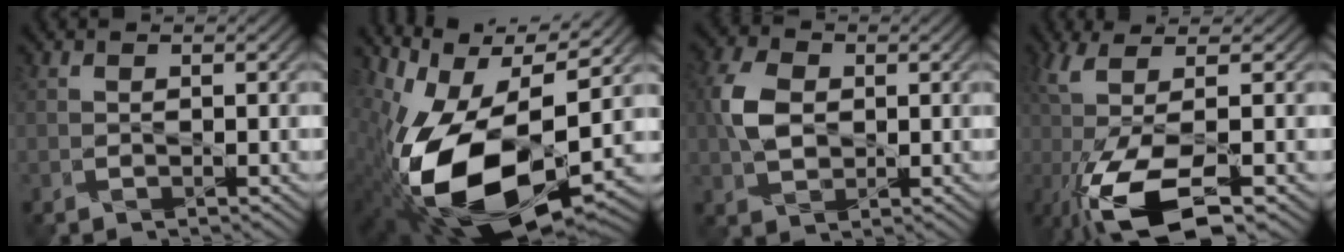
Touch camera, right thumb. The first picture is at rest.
{"total": 19.0, "force": [-2.0, 9.7, 16.2], "torque": [-0.331, -0.038, -0.019]}
{"total": 6.0, "force": [0.6, 4.1, 4.3], "torque": [-0.104, 0.006, 0.009]}
{"total": 12.3, "force": [-3.7, 3.5, 11.2], "torque": [-0.219, 0.005, -0.064]}